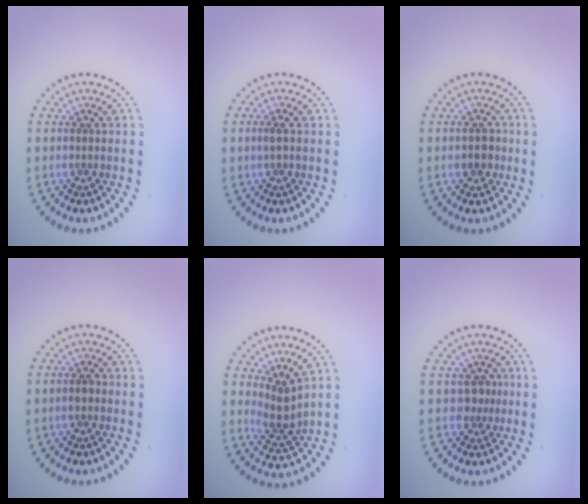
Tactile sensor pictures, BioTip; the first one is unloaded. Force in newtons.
{"total": 0.8, "press": 0.7, "slide": 0.4}
{"total": 1.8, "press": 1.8, "slide": 0.4}
{"total": 1.1, "press": 1.1, "slide": 0.4}
{"total": 2.7, "press": 1.9, "slide": 2.0}
{"total": 1.6, "press": 1.2, "slide": 1.1}